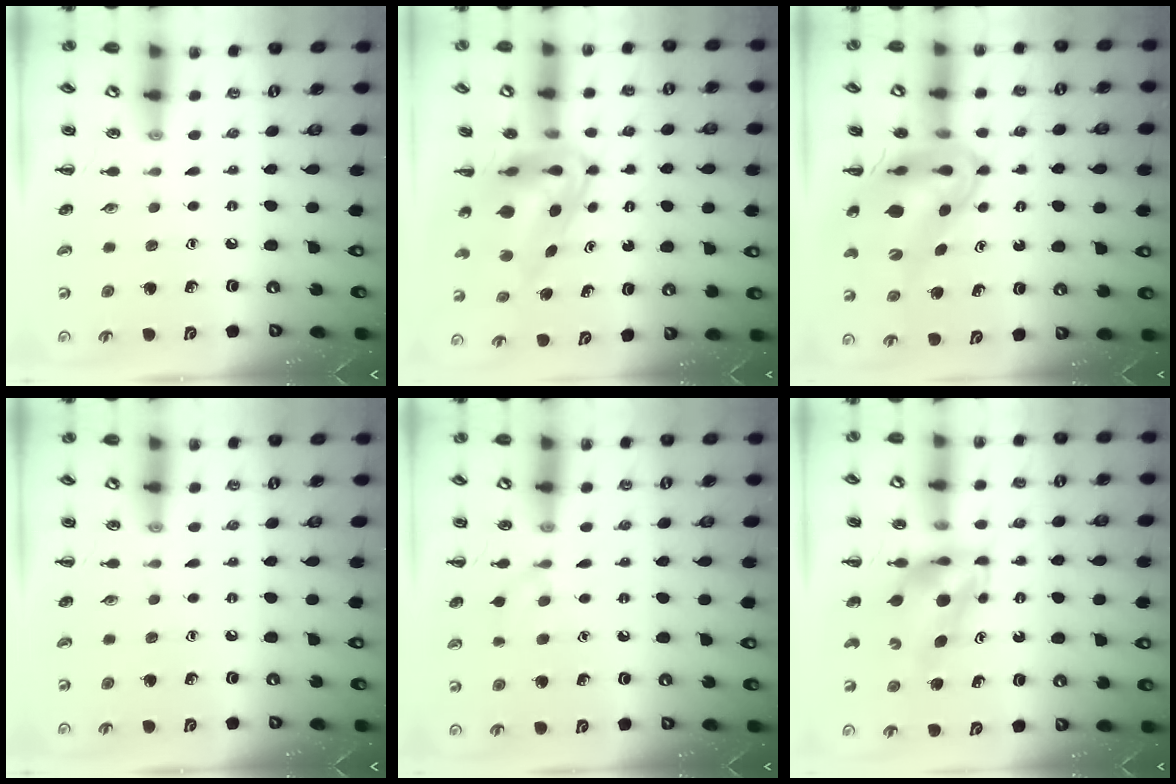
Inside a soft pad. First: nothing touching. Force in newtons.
{"total": 9.5, "press": 9.0, "slide": 3.1}
{"total": 11.5, "press": 11.0, "slide": 3.3}
{"total": 0.0}
{"total": 7.2, "press": 7.0, "slide": 2.0}
{"total": 5.1, "press": 4.9, "slide": 1.2}